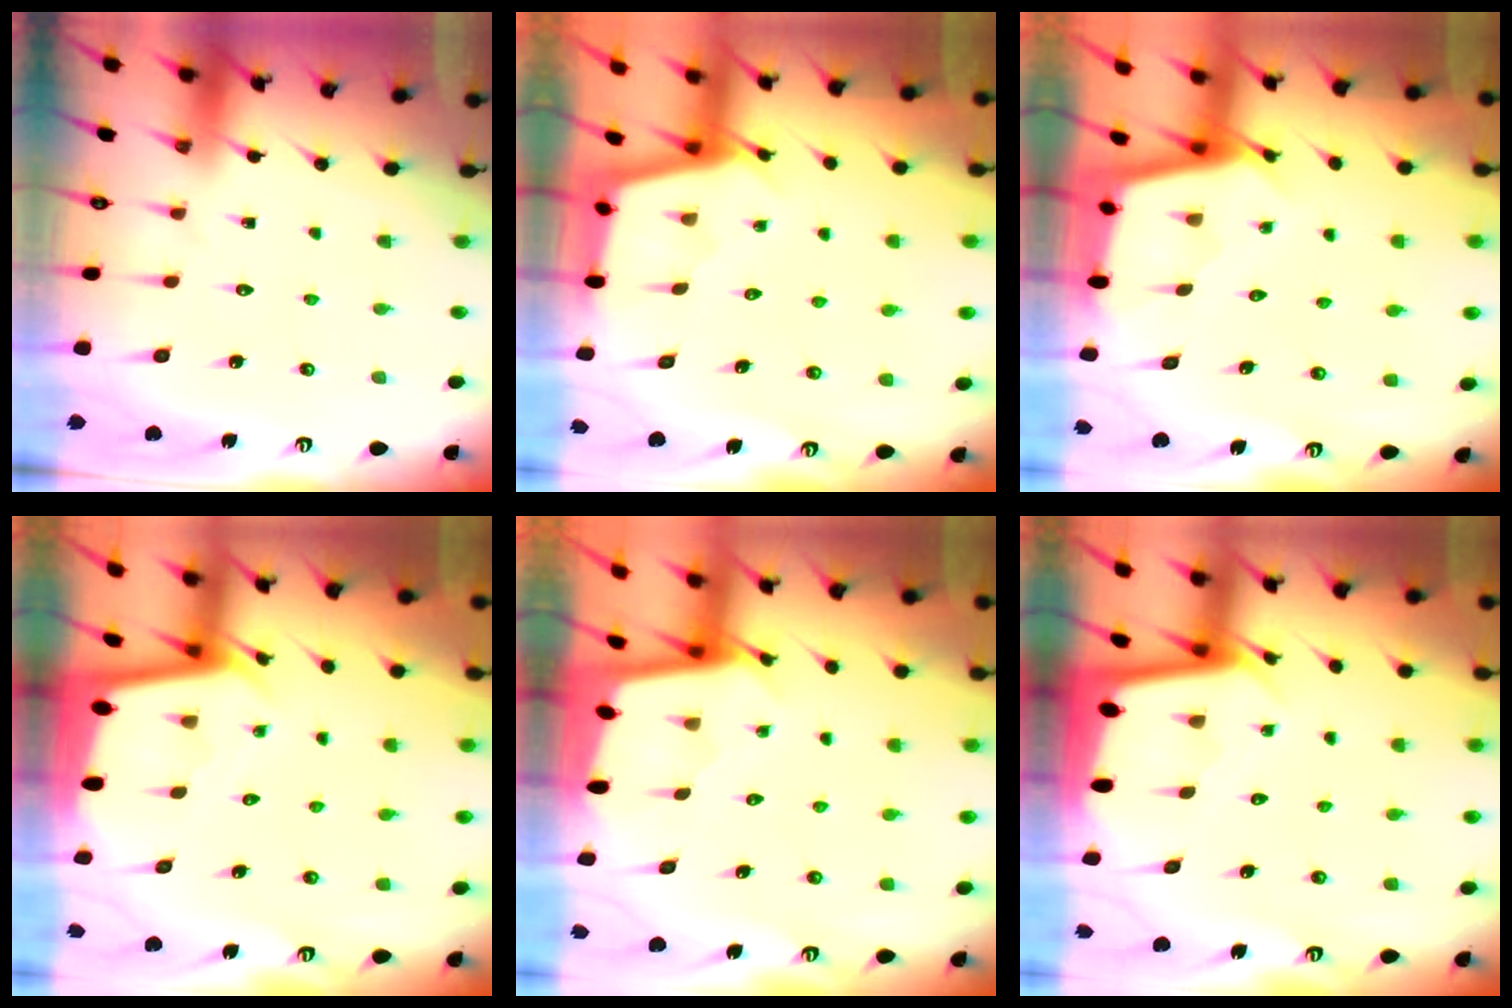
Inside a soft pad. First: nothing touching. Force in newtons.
{"total": 2.8, "press": 2.7, "slide": 0.3}
{"total": 2.5, "press": 2.5, "slide": 0.1}
{"total": 2.1, "press": 2.1, "slide": 0.2}
{"total": 2.5, "press": 2.5, "slide": 0.1}
{"total": 2.2, "press": 2.2, "slide": 0.1}